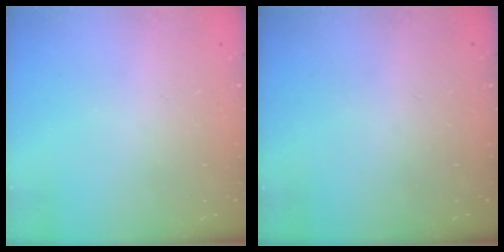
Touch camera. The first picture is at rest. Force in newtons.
{"total": 0.0}